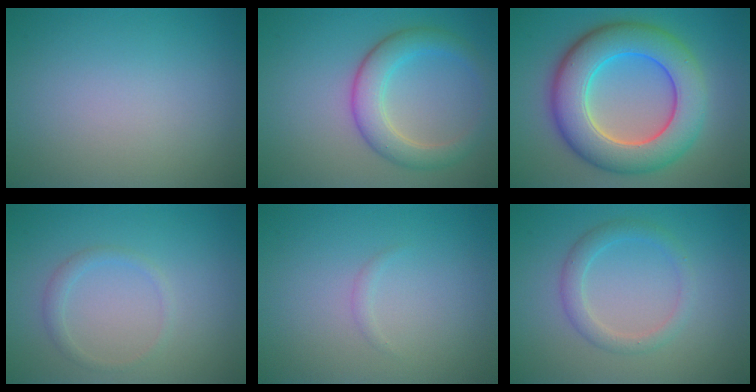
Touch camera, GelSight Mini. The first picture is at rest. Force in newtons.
{"total": 4.3, "press": 4.3, "slide": 0.3}
{"total": 9.8, "press": 9.8, "slide": 0.7}
{"total": 1.2, "press": 1.1, "slide": 0.1}
{"total": 0.5, "press": 0.5, "slide": 0.0}
{"total": 2.2, "press": 2.2, "slide": 0.1}